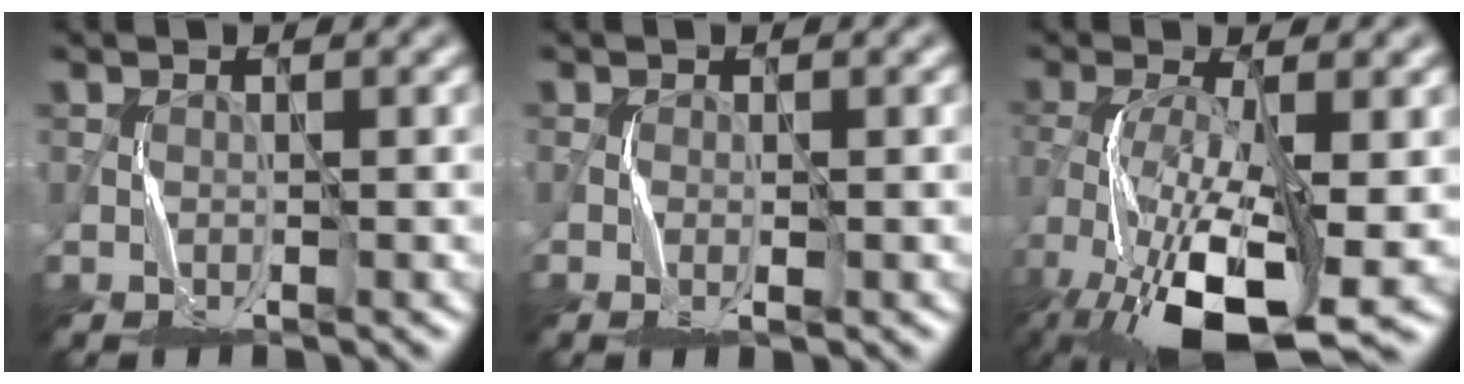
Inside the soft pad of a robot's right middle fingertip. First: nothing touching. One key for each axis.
{"total": 0.7, "fx": -0.2, "fy": 0.2, "fz": 0.6, "tx": -0.013, "ty": -0.002, "tz": -0.005}
{"total": 12.0, "fx": -5.8, "fy": 3.8, "fz": 9.8, "tx": -0.191, "ty": -0.019, "tz": -0.099}